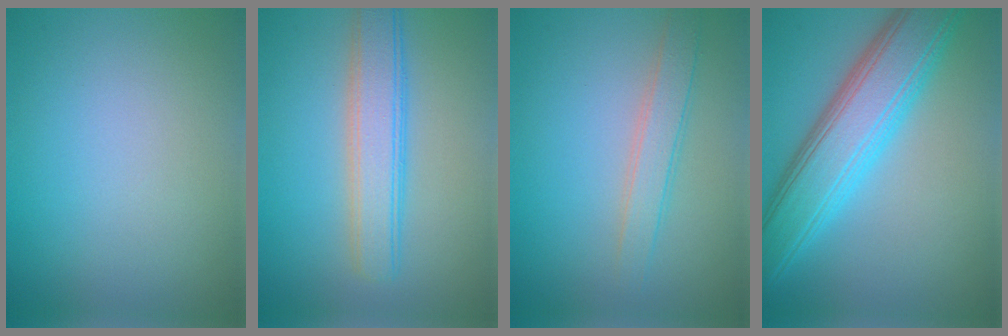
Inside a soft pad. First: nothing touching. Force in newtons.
{"total": 4.7, "press": 4.7, "slide": 0.1}
{"total": 2.4, "press": 2.4, "slide": 0.1}
{"total": 8.2, "press": 8.2, "slide": 0.1}